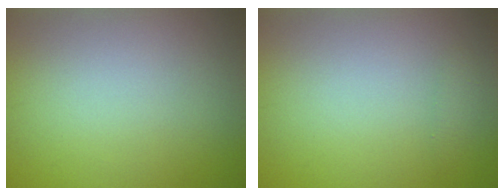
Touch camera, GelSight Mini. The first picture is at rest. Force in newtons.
{"total": 0.5, "press": 0.5, "slide": 0.1}